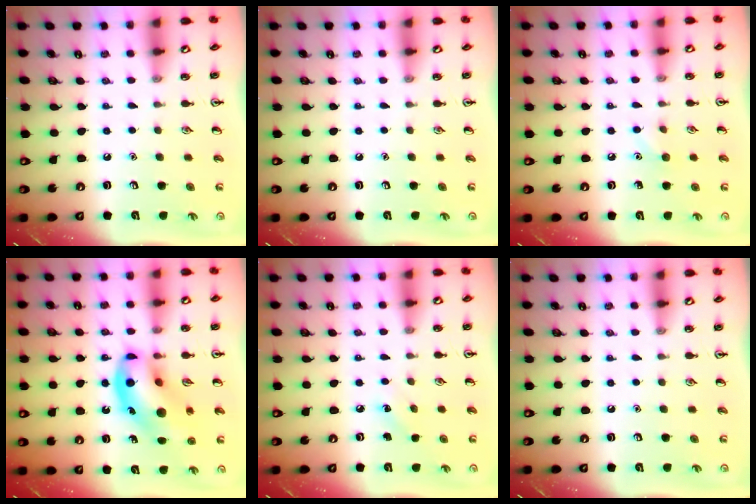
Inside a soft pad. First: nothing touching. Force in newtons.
{"total": 0.0}
{"total": 5.8, "press": 5.5, "slide": 1.8}
{"total": 16.6, "press": 16.2, "slide": 3.8}
{"total": 5.3, "press": 5.0, "slide": 1.6}
{"total": 0.0}